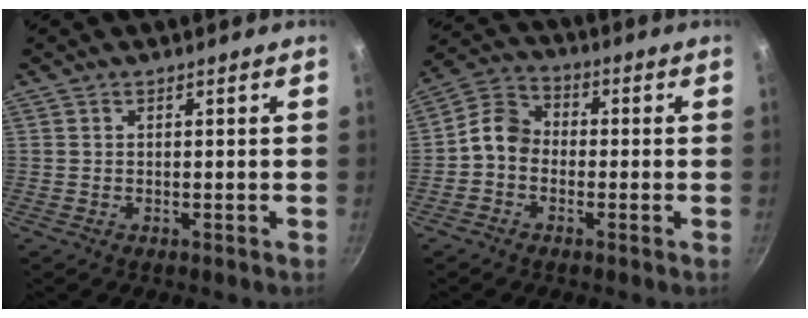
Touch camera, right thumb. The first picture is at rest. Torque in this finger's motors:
{"motor_torque": [0.99, 0.30, 0.67, -0.06, 0.03]}